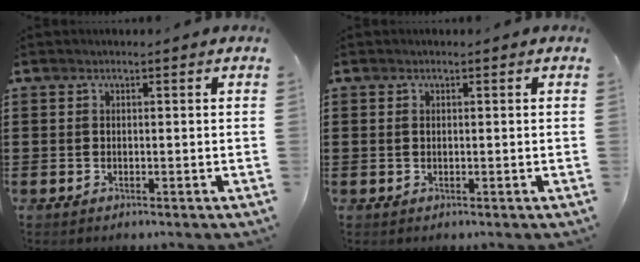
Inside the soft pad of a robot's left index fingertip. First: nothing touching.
{"total": 0.5, "force": [0.1, 0.2, 0.5], "torque": [-0.011, 0.000, 0.002]}